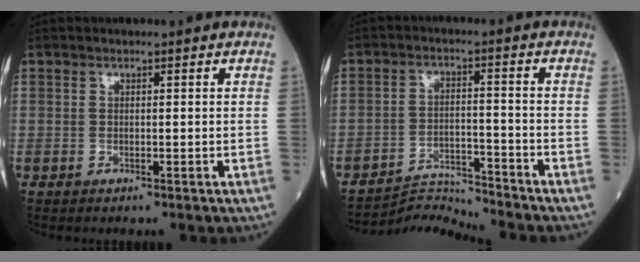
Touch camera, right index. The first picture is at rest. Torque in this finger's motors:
{"motor_torque": [0.02, -0.02, 0.06, -0.01]}